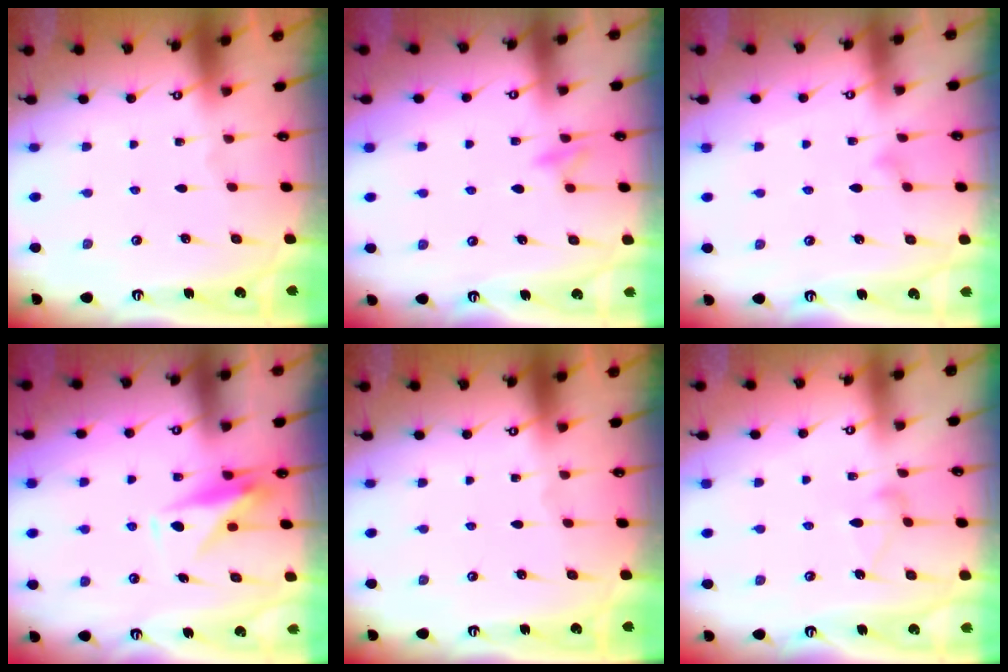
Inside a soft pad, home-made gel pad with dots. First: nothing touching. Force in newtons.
{"total": 8.7, "press": 8.7, "slide": 0.9}
{"total": 5.8, "press": 5.8, "slide": 0.3}
{"total": 9.6, "press": 9.6, "slide": 0.1}
{"total": 0.0}
{"total": 7.0, "press": 7.0, "slide": 0.4}